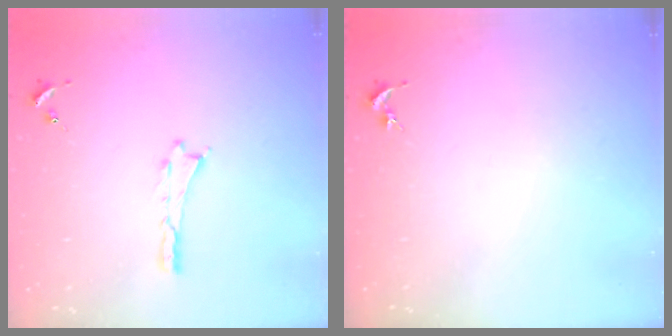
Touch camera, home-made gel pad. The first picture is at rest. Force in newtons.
{"total": 0.0}